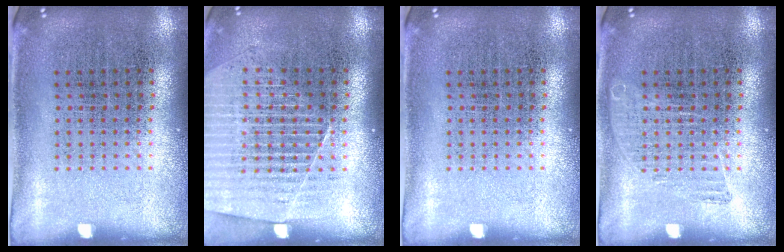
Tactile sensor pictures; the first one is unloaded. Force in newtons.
{"total": 1.5, "press": 1.4, "slide": 0.5}
{"total": 0.0}
{"total": 1.0, "press": 1.0, "slide": 0.2}